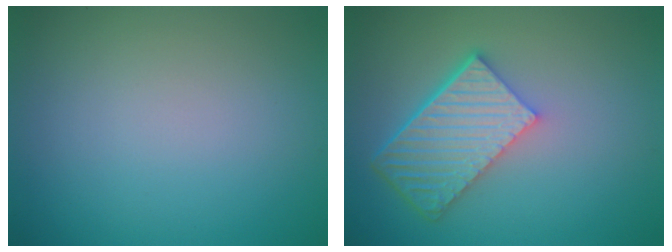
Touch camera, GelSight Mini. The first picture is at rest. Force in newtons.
{"total": 6.3, "press": 4.4, "slide": 4.5}